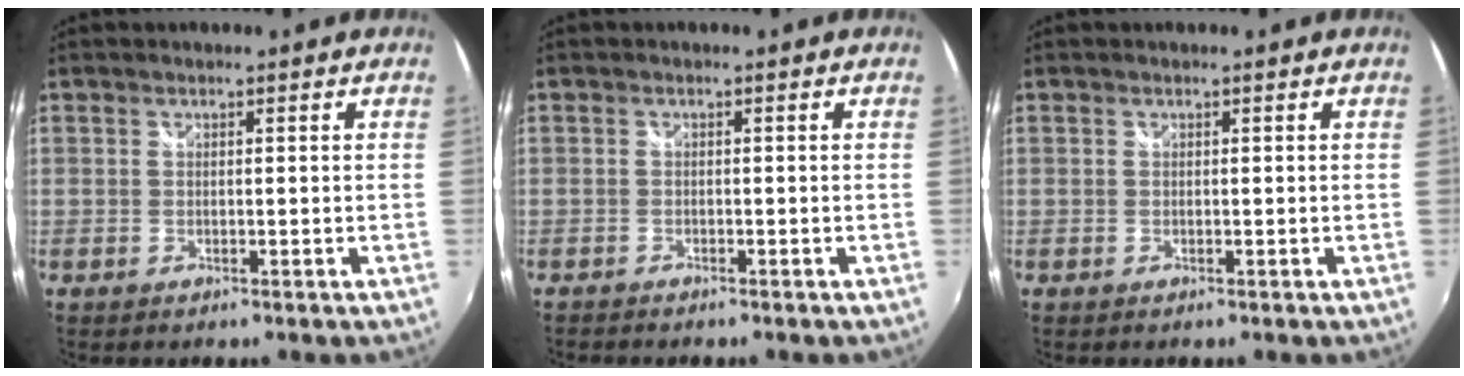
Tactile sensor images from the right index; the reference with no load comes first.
{"total": 1.6, "force": [-1.6, 0.3, 0.2], "torque": [-0.013, -0.009, -0.030]}
{"total": 0.0}